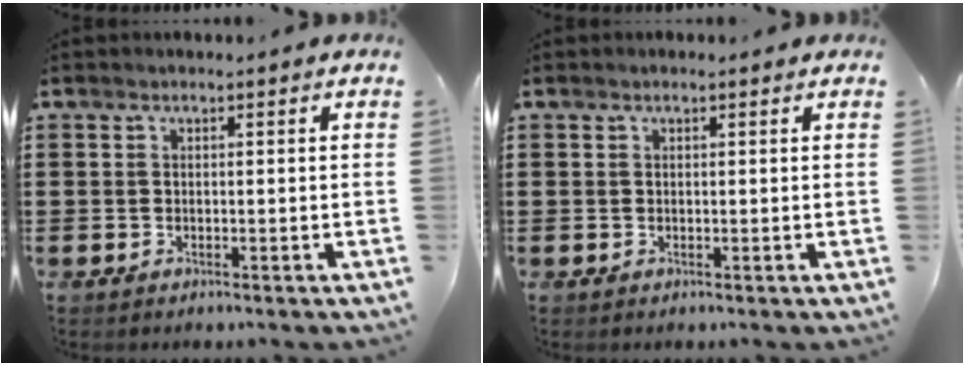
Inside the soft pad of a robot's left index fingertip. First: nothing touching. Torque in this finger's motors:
{"motor_torque": [1.58, 0.27, 0.12, 0.02]}